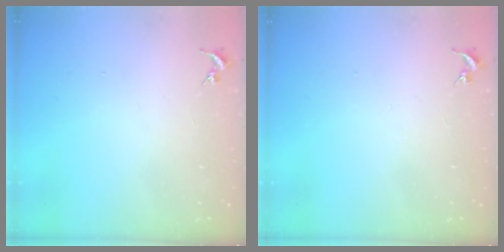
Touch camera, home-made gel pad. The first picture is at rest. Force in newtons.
{"total": 0.0}